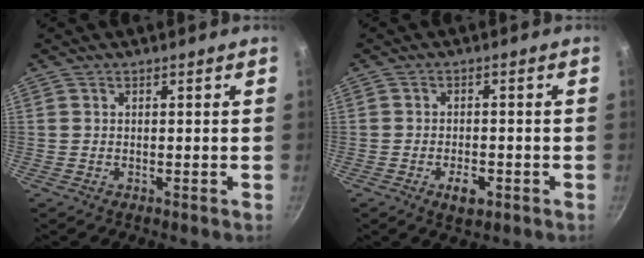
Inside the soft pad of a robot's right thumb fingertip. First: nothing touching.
{"total": 4.0, "force": [-1.8, 2.0, 2.9], "torque": [-0.041, 0.009, -0.025]}